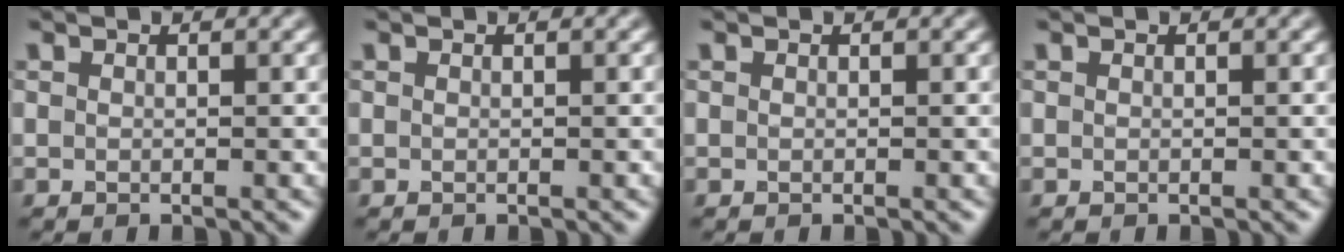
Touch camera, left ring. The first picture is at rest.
{"total": 0.0}
{"total": 0.0}
{"total": 0.0}